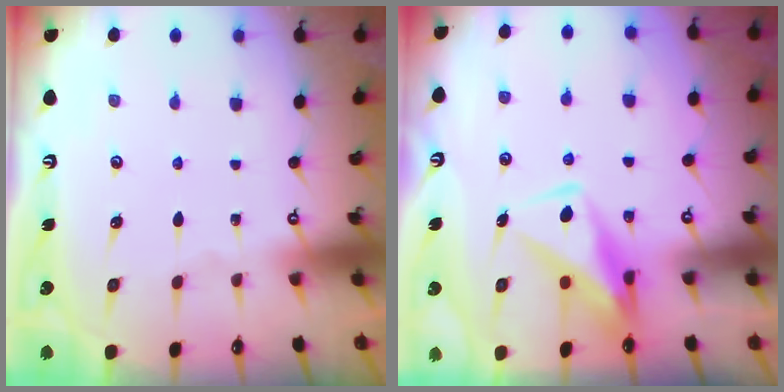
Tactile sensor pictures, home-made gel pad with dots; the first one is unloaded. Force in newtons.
{"total": 10.2, "press": 10.1, "slide": 1.0}